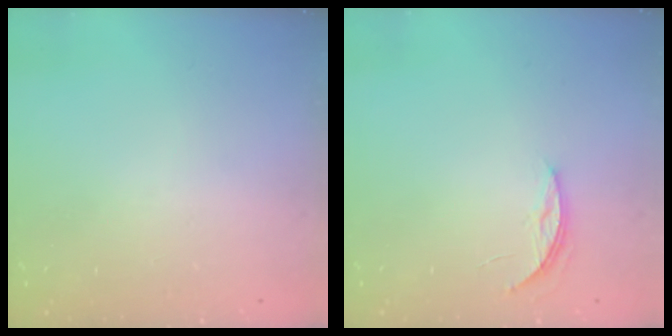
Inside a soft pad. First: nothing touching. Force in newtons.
{"total": 3.9, "press": 3.9, "slide": 0.4}